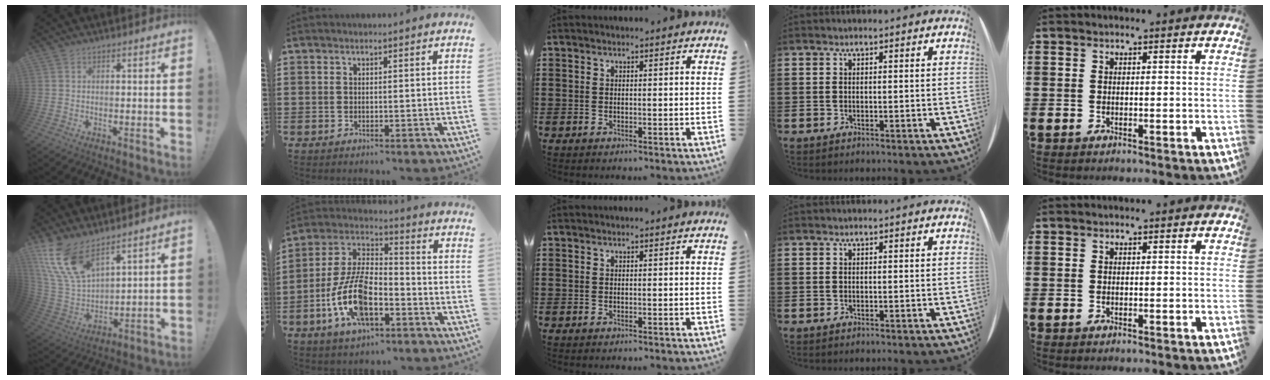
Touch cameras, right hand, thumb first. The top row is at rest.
{"thumb": {"total": 14.9, "force": [10.9, 6.3, 8.1], "torque": [-0.183, -0.071, 0.208]}, "index": {"total": 12.1, "force": [-4.9, 5.8, 9.4], "torque": [-0.223, 0.001, -0.098]}}